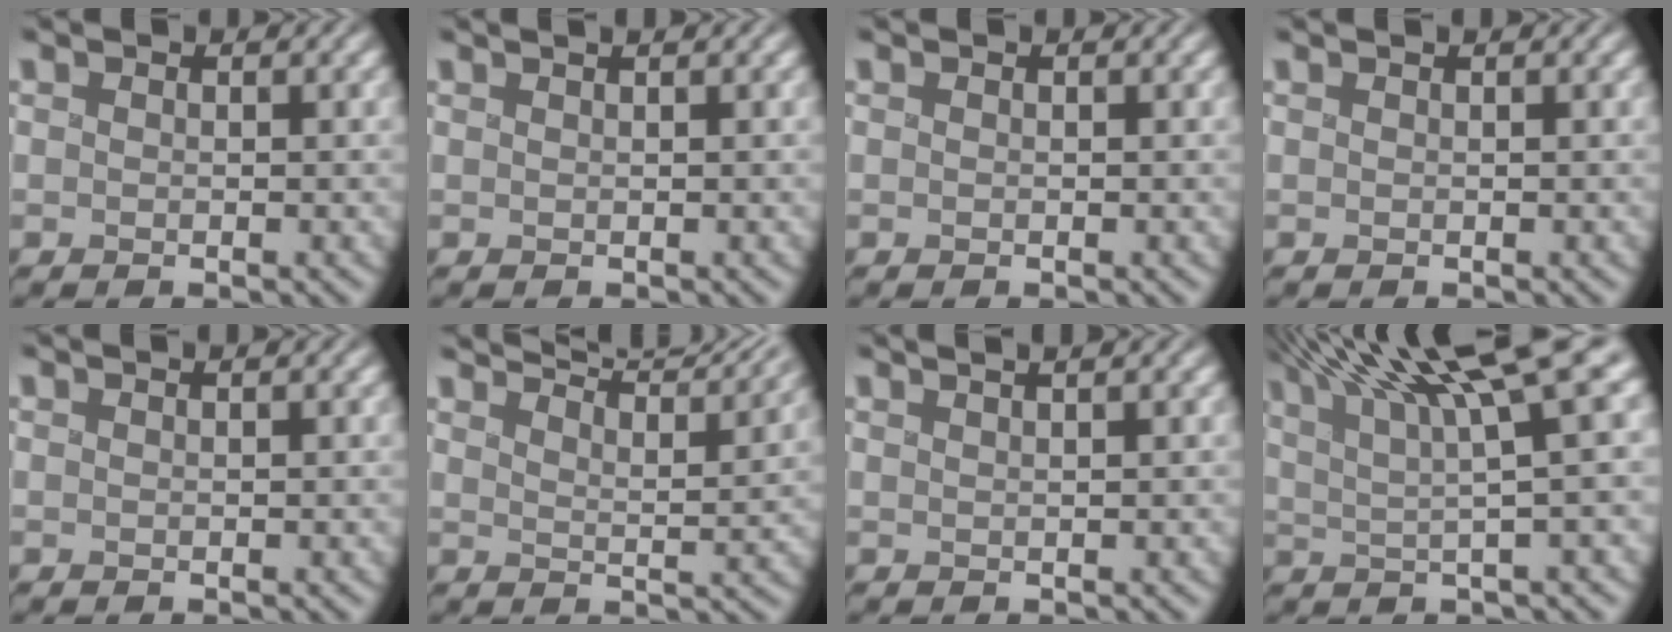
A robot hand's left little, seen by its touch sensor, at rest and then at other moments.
{"total": 0.8, "force": [0.6, 0.1, 0.5], "torque": [0.005, 0.007, 0.000]}
{"total": 0.0}
{"total": 0.0}
{"total": 0.0}
{"total": 9.3, "force": [8.1, 1.9, 4.1], "torque": [-0.052, 0.015, 0.081]}
{"total": 2.2, "force": [1.5, 0.6, 1.5], "torque": [0.008, 0.016, -0.004]}
{"total": 11.9, "force": [6.2, 2.4, 9.9], "torque": [-0.138, 0.026, 0.089]}